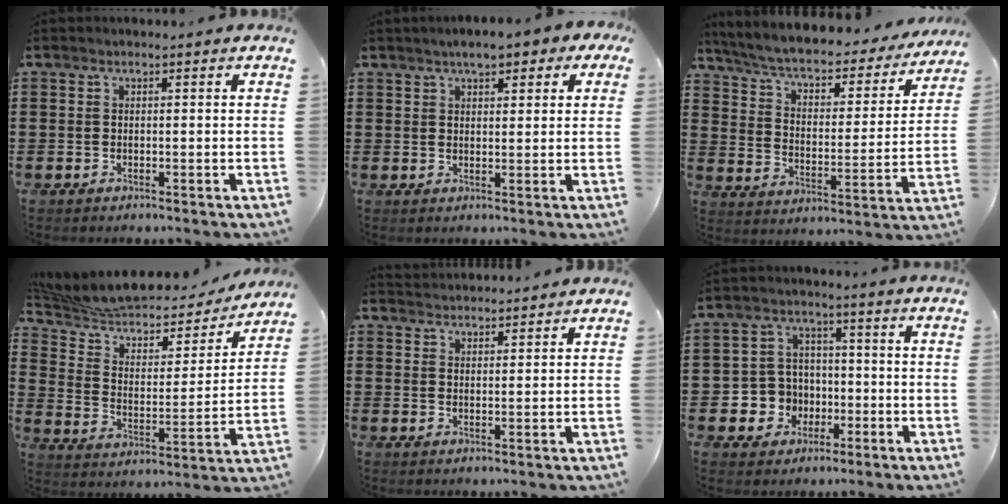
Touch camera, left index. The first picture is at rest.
{"total": 4.0, "force": [2.9, 1.4, 2.4], "torque": [-0.046, 0.004, 0.049]}
{"total": 4.9, "force": [4.1, 1.1, 2.4], "torque": [-0.067, -0.033, 0.063]}
{"total": 7.0, "force": [6.0, 2.5, 2.7], "torque": [-0.084, -0.040, 0.100]}
{"total": 2.5, "force": [2.5, -0.1, -0.3], "torque": [-0.001, -0.008, 0.049]}
{"total": 6.1, "force": [-1.4, 5.8, 1.1], "torque": [-0.047, 0.013, -0.024]}